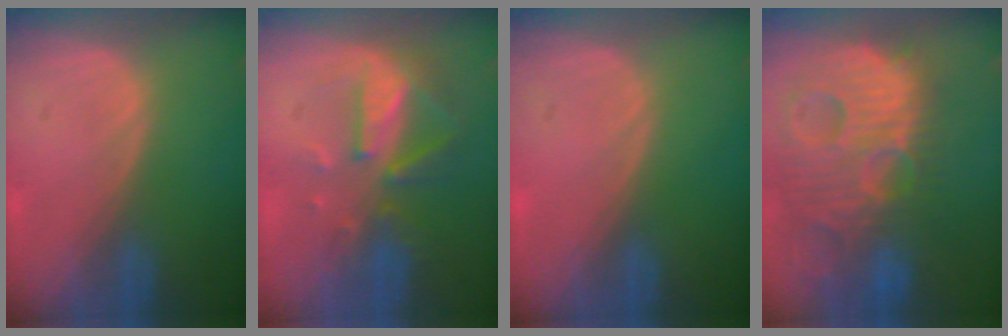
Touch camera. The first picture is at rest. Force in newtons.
{"total": 8.1, "press": 7.4, "slide": 3.2}
{"total": 0.0}
{"total": 14.6, "press": 12.7, "slide": 7.3}